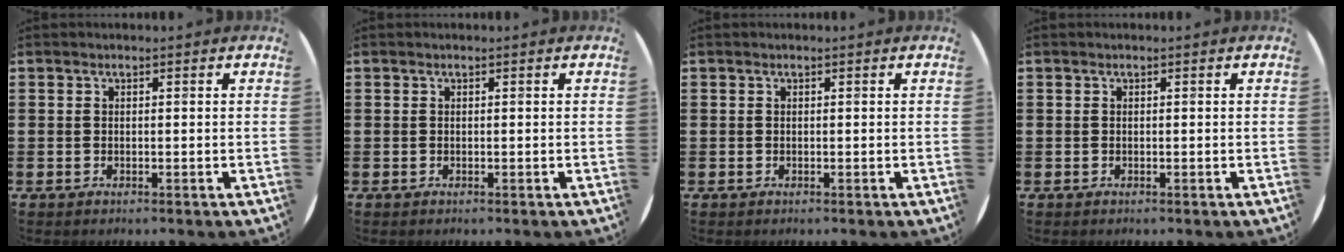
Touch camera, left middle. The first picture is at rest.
{"total": 0.0}
{"total": 0.0}
{"total": 0.0}